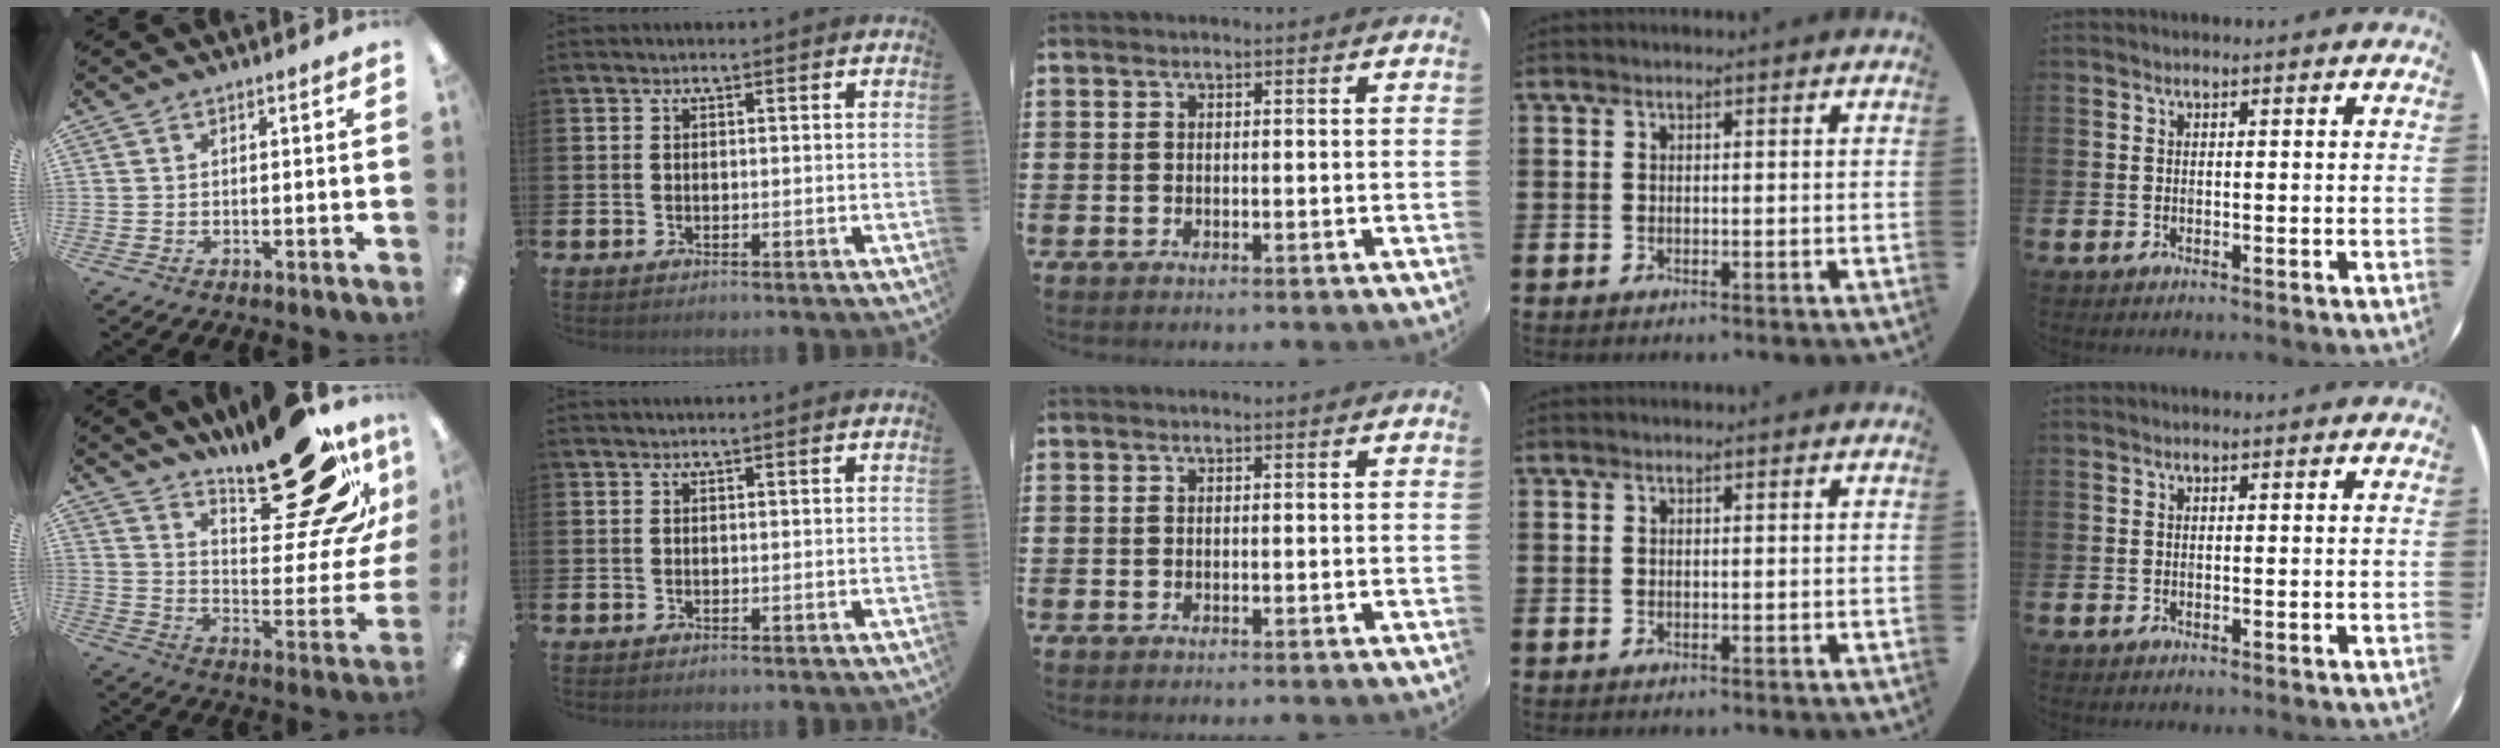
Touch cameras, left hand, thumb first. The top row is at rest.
{"thumb": {"total": 29.2, "force": [19.6, 10.2, 19.2], "torque": [-0.241, -0.128, 0.317]}}